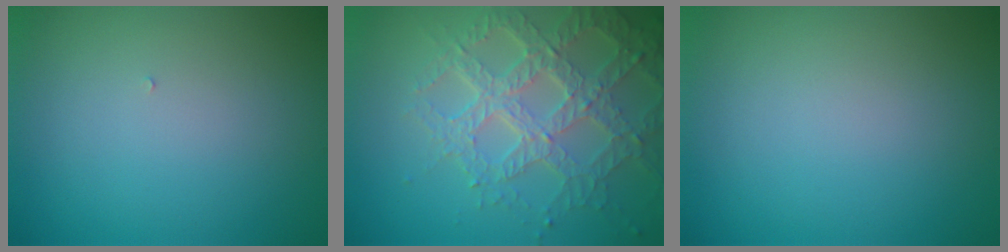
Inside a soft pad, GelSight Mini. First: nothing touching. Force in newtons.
{"total": 7.2, "press": 5.3, "slide": 4.9}
{"total": 0.0}